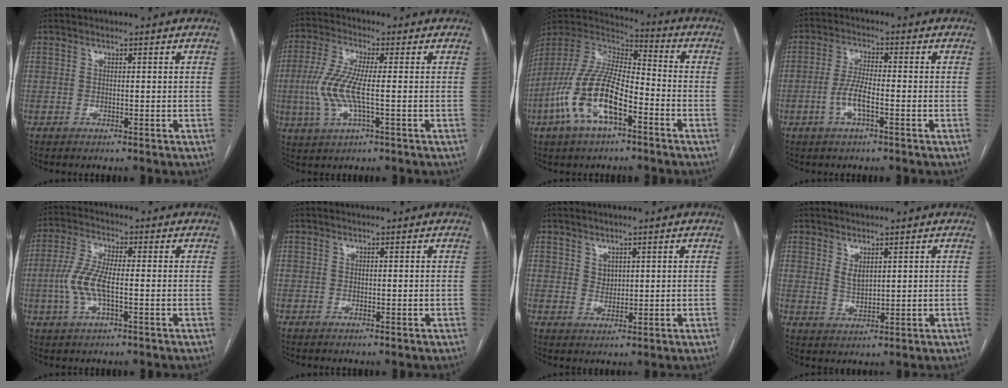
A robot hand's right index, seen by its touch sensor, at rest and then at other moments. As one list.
[{"total": 8.7, "force": [-1.0, 1.7, 8.5], "torque": [-0.197, -0.002, -0.024]}, {"total": 15.6, "force": [-6.2, 5.5, 13.2], "torque": [-0.282, 0.006, -0.116]}, {"total": 5.2, "force": [-1.8, 1.1, 4.8], "torque": [-0.100, 0.005, -0.036]}, {"total": 7.3, "force": [-1.2, 2.1, 6.9], "torque": [-0.160, 0.004, -0.028]}, {"total": 0.0}, {"total": 2.1, "force": [1.1, 1.6, 0.9], "torque": [-0.016, -0.003, 0.024]}, {"total": 2.7, "force": [1.5, 1.3, 1.8], "torque": [-0.036, -0.005, 0.037]}]